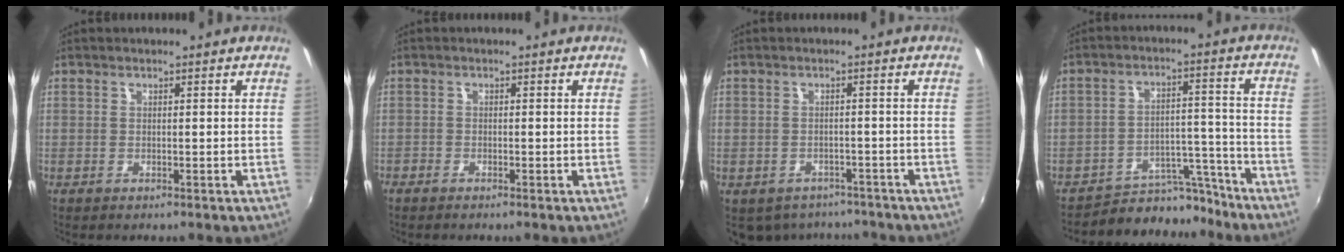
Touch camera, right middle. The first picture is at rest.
{"total": 1.1, "force": [-1.0, 0.3, 0.3], "torque": [-0.012, -0.005, -0.022]}
{"total": 8.4, "force": [-6.5, 4.6, 2.6], "torque": [-0.064, -0.009, -0.080]}
{"total": 10.4, "force": [-9.6, 3.8, 1.4], "torque": [-0.019, 0.042, -0.133]}